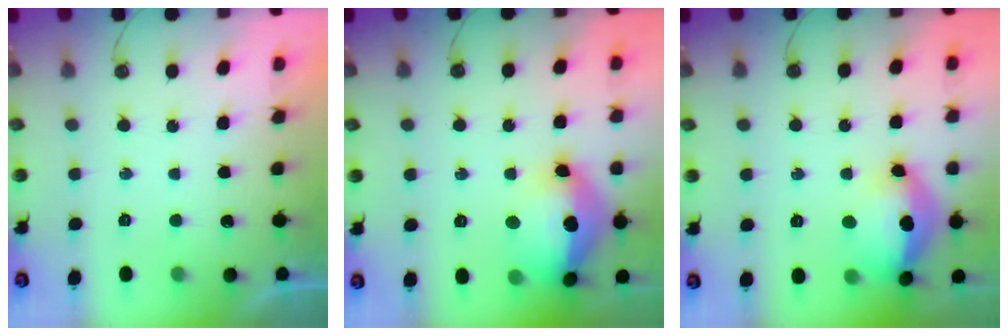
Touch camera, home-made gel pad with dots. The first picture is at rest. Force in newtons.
{"total": 20.0, "press": 18.6, "slide": 7.3}
{"total": 23.0, "press": 19.6, "slide": 12.0}